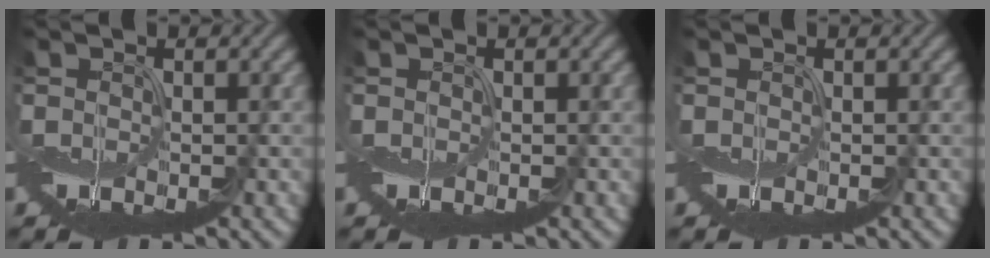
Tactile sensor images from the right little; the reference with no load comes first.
{"total": 0.0}
{"total": 0.0}